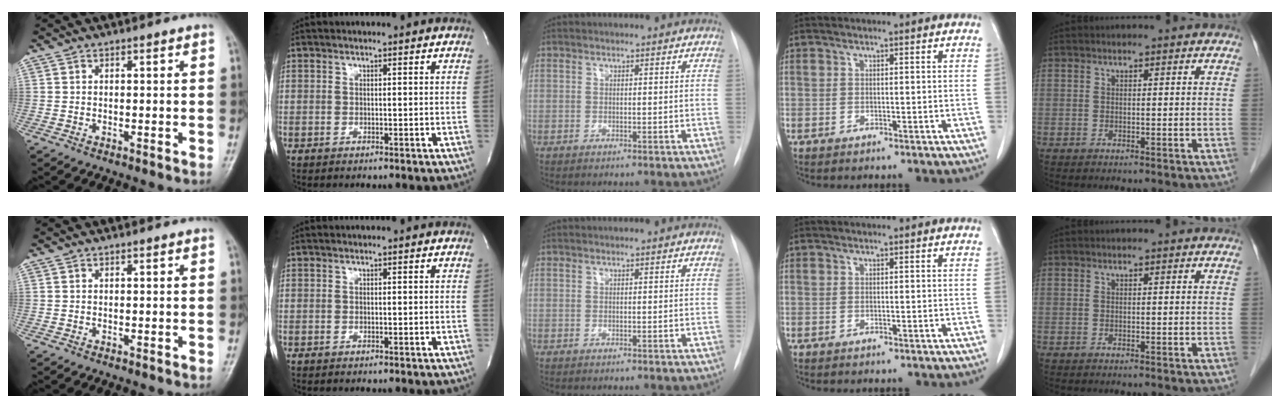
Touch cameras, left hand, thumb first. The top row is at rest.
{}